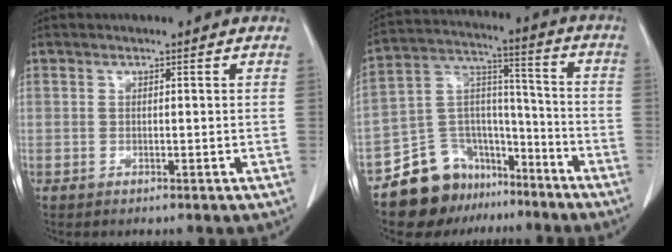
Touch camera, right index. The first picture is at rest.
{"total": 13.9, "force": [-10.7, 8.2, 3.3], "torque": [-0.052, 0.076, -0.179]}